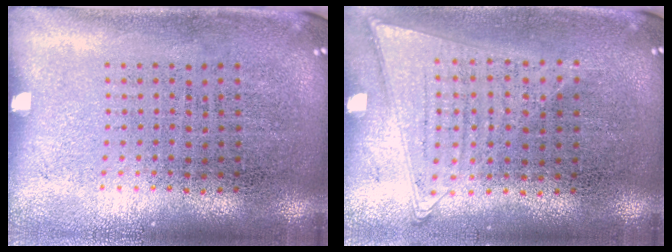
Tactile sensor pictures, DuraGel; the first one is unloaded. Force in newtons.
{"total": 1.1, "press": 1.0, "slide": 0.3}